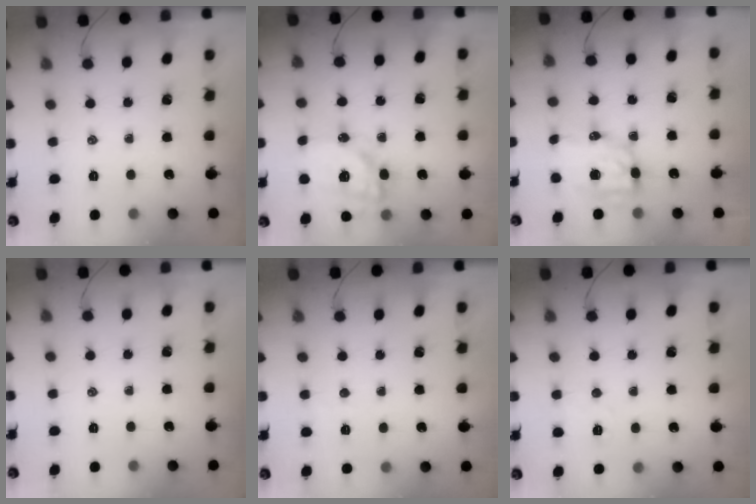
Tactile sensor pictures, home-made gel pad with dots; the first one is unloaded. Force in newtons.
{"total": 16.1, "press": 15.7, "slide": 3.6}
{"total": 9.6, "press": 9.4, "slide": 1.8}
{"total": 0.0}
{"total": 2.9, "press": 2.8, "slide": 0.6}
{"total": 3.9, "press": 3.7, "slide": 1.1}